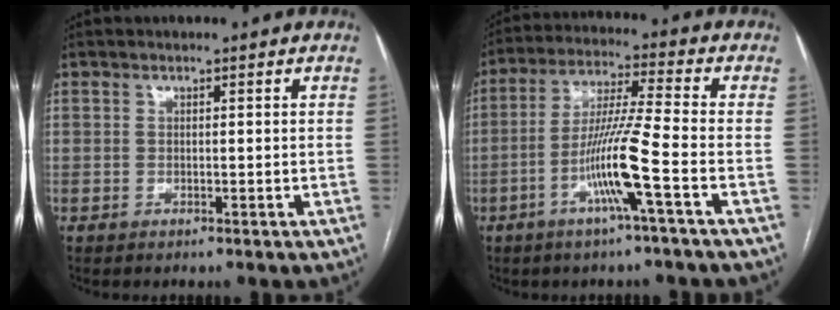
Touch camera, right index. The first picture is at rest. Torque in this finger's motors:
{"motor_torque": [1.62, -0.51, 0.87, 0.21]}